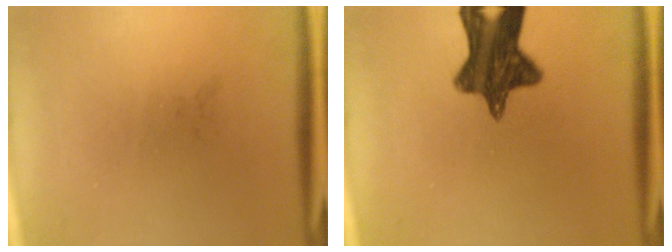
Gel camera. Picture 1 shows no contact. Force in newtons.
{"total": 11.6}